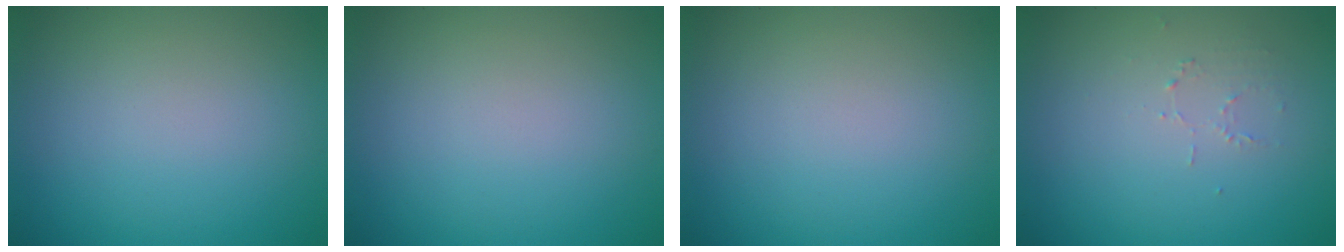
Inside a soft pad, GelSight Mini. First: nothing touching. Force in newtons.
{"total": 0.0}
{"total": 0.0}
{"total": 0.7, "press": 0.4, "slide": 0.6}